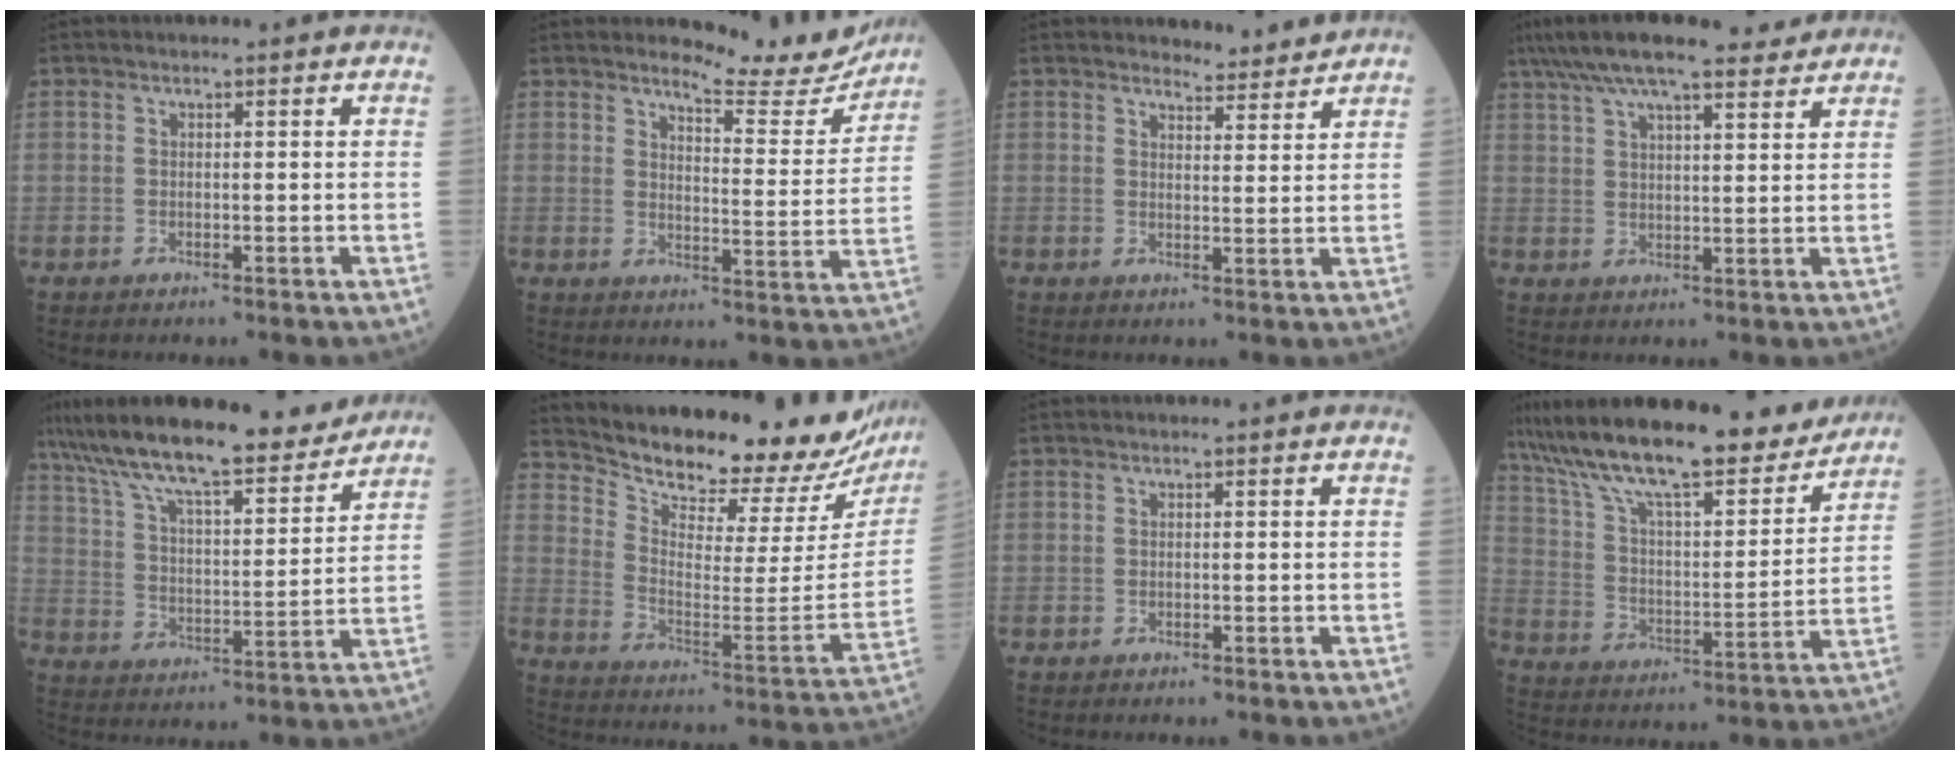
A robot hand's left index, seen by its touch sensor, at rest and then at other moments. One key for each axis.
{"total": 10.6, "fx": 10.5, "fy": 0.9, "fz": 1.4, "tx": -0.018, "ty": -0.047, "tz": 0.127}
{"total": 3.9, "fx": 3.9, "fy": 0.4, "fz": -0.4, "tx": -0.005, "ty": -0.007, "tz": 0.051}
{"total": 16.0, "fx": 13.4, "fy": 2.8, "fz": 8.3, "tx": -0.158, "ty": 0.039, "tz": 0.206}
{"total": 20.1, "fx": 17.2, "fy": 3.1, "fz": 9.9, "tx": -0.174, "ty": 0.016, "tz": 0.275}
{"total": 25.7, "fx": 24.1, "fy": 5.5, "fz": 6.9, "tx": -0.119, "ty": -0.094, "tz": 0.319}
{"total": 0.0}
{"total": 24.6, "fx": 20.6, "fy": 4.8, "fz": 12.5, "tx": -0.214, "ty": 0.003, "tz": 0.321}